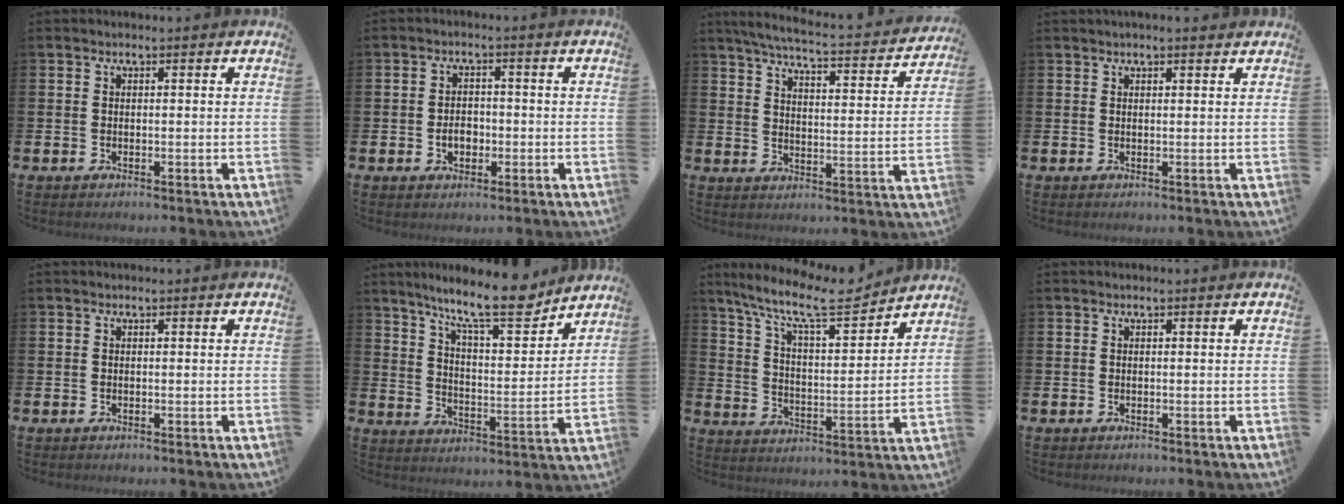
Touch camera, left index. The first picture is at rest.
{"total": 3.0, "force": [-0.8, 2.1, 1.9], "torque": [-0.018, -0.005, -0.022]}
{"total": 5.1, "force": [4.6, 0.5, 2.1], "torque": [-0.050, -0.043, 0.071]}
{"total": 1.0, "force": [1.0, 0.0, 0.3], "torque": [0.007, -0.003, 0.015]}
{"total": 0.0}
{"total": 12.5, "force": [10.6, 2.3, 6.2], "torque": [-0.119, -0.060, 0.180]}
{"total": 10.8, "force": [9.3, 2.1, 5.0], "torque": [-0.114, -0.057, 0.158]}
{"total": 0.0}